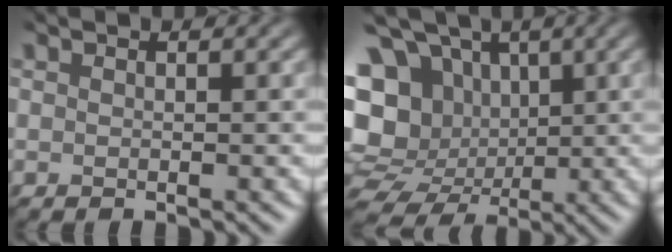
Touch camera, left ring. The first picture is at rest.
{"total": 14.9, "force": [1.7, 13.1, 6.9], "torque": [-0.174, 0.005, 0.042]}